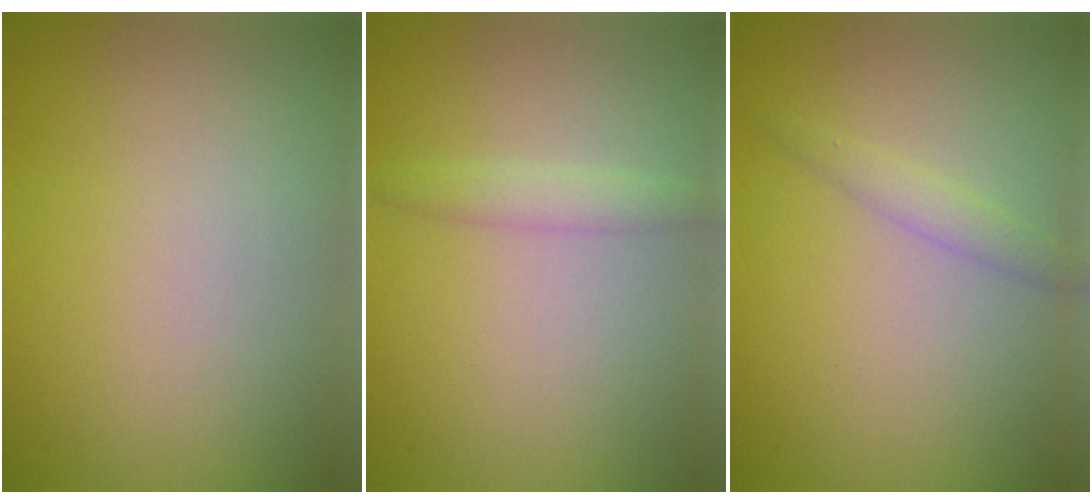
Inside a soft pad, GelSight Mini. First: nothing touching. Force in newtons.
{"total": 1.6, "press": 1.6, "slide": 0.1}
{"total": 1.4, "press": 1.4, "slide": 0.0}